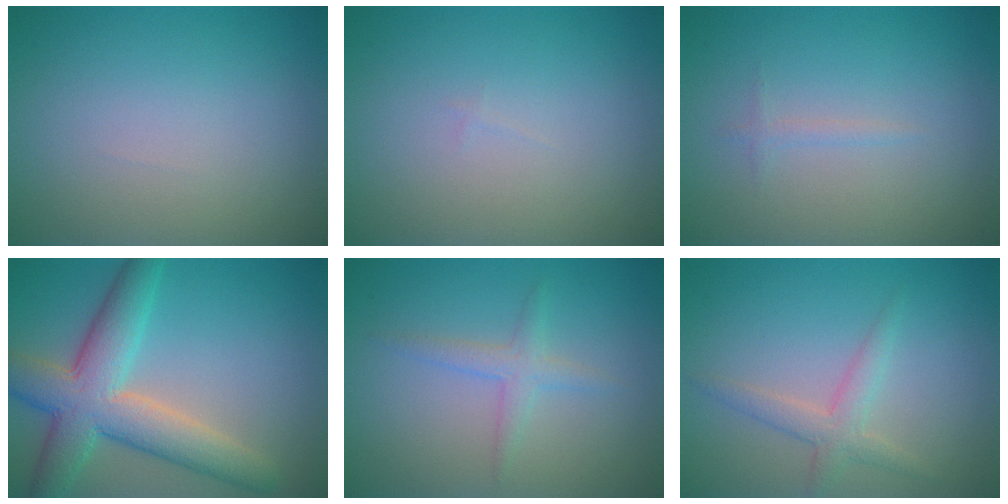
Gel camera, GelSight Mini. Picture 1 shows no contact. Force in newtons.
{"total": 0.0}
{"total": 0.7, "press": 0.7, "slide": 0.0}
{"total": 7.9, "press": 7.9, "slide": 0.3}
{"total": 1.8, "press": 1.8, "slide": 0.1}
{"total": 2.4, "press": 2.4, "slide": 0.1}